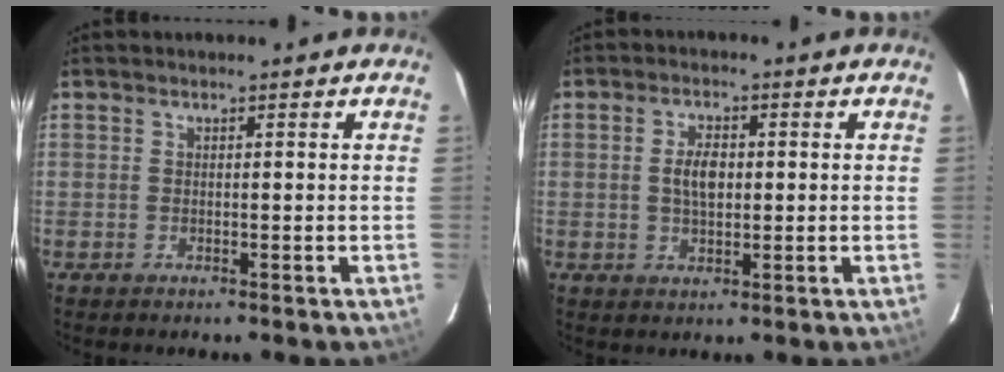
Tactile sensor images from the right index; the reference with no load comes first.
{"total": 4.4, "force": [0.2, 2.4, 3.7], "torque": [-0.069, 0.006, 0.006]}